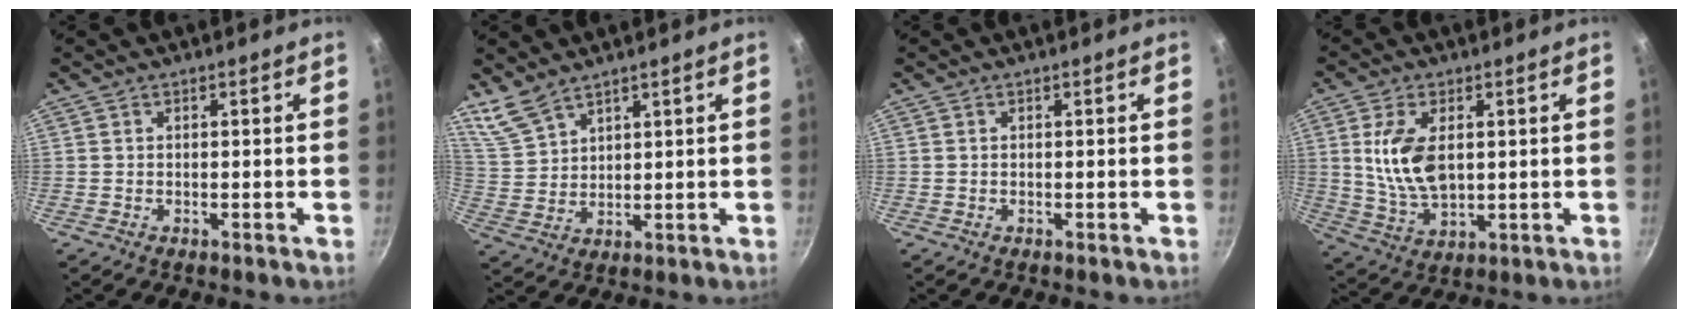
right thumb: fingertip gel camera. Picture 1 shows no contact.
{"total": 6.4, "force": [5.5, 2.4, 2.2], "torque": [-0.039, -0.021, 0.125]}
{"total": 0.0}
{"total": 10.8, "force": [1.9, 6.0, 8.7], "torque": [-0.163, -0.016, 0.044]}